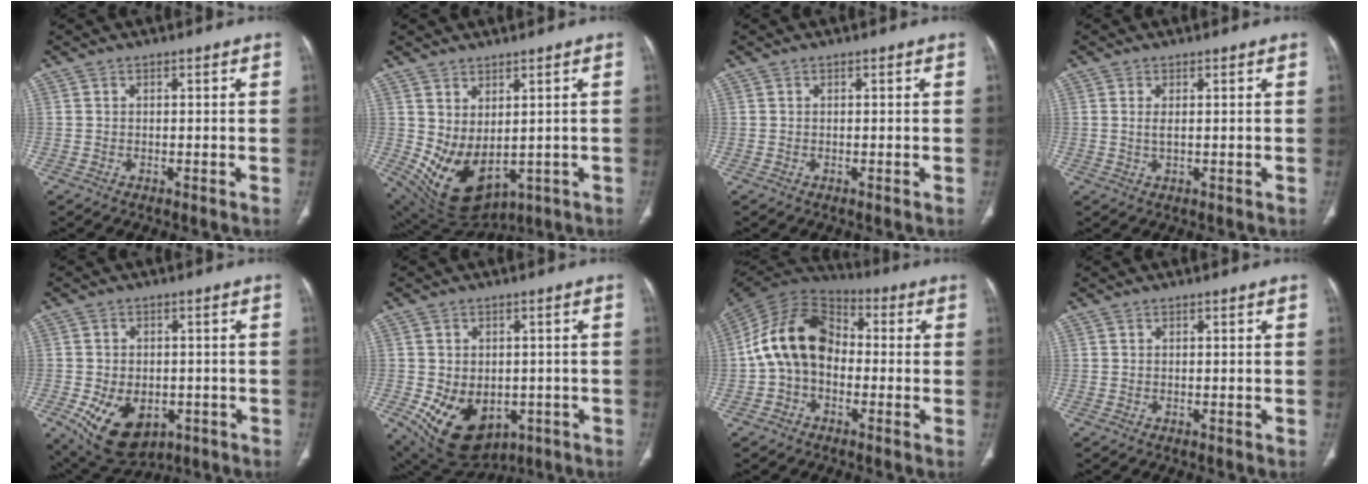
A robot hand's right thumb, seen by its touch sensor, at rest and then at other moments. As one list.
[{"total": 11.3, "force": [-0.3, 6.7, 9.1], "torque": [-0.153, -0.015, 0.034]}, {"total": 0.0}, {"total": 1.6, "force": [0.3, 0.6, 1.4], "torque": [-0.034, -0.002, 0.011]}, {"total": 12.8, "force": [-4.5, 8.5, 8.3], "torque": [-0.130, 0.003, -0.052]}, {"total": 14.1, "force": [-4.3, 10.1, 8.9], "torque": [-0.140, -0.001, -0.041]}, {"total": 15.3, "force": [-1.2, 11.2, 10.4], "torque": [-0.176, 0.043, -0.035]}, {"total": 0.0}]